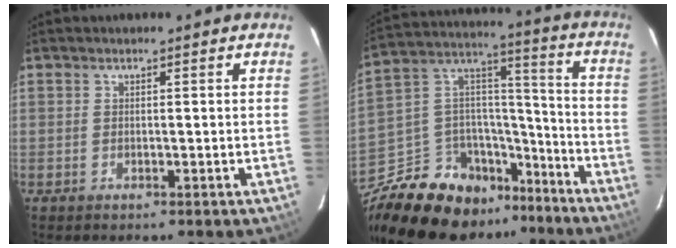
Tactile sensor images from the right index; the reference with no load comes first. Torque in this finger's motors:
{"motor_torque": [0.65, -0.84, -0.10, -0.16]}